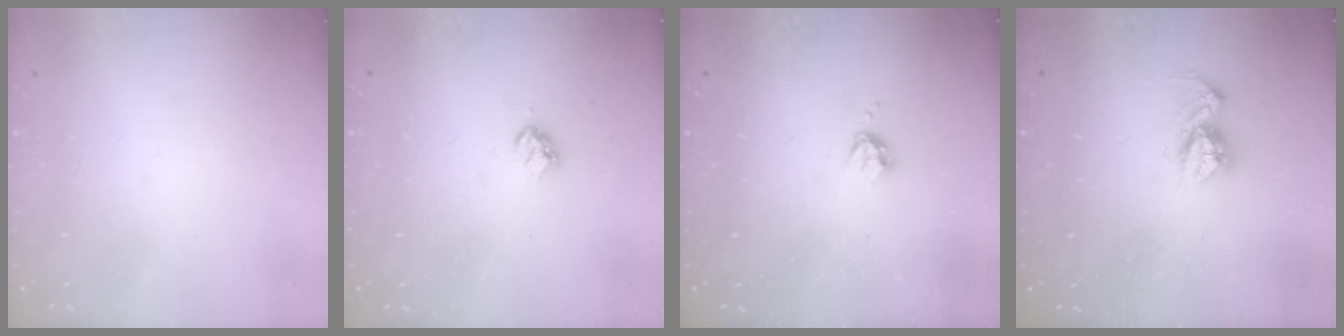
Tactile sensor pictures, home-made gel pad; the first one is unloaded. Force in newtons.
{"total": 3.2, "press": 3.2, "slide": 0.4}
{"total": 3.8, "press": 3.8, "slide": 0.4}
{"total": 8.1, "press": 8.1, "slide": 0.8}